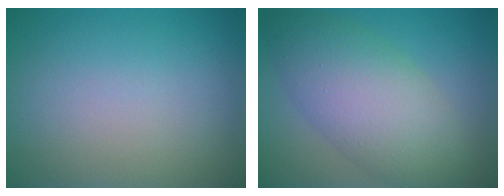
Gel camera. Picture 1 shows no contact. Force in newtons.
{"total": 7.8, "press": 7.8, "slide": 0.4}